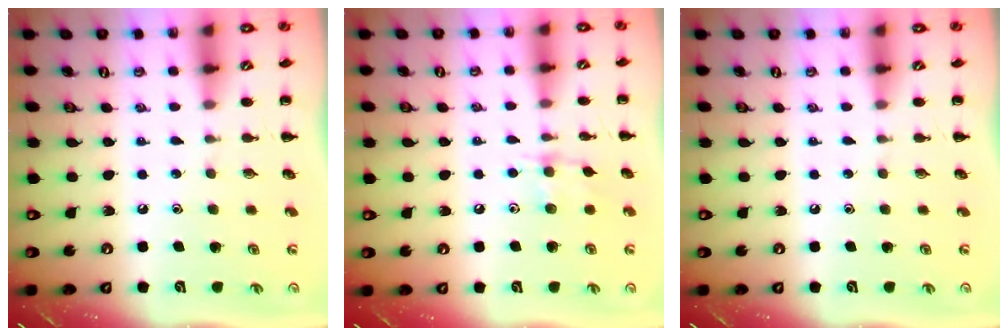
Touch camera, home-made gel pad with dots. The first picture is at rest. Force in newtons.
{"total": 7.6, "press": 7.6, "slide": 0.6}
{"total": 0.0}